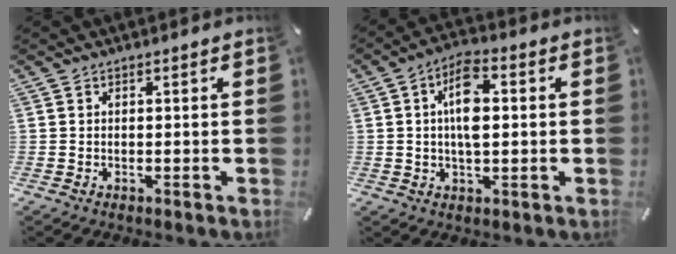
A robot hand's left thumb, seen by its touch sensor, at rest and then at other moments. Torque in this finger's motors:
{"motor_torque": [1.33, 1.78, 0.28, -0.09, 0.32]}